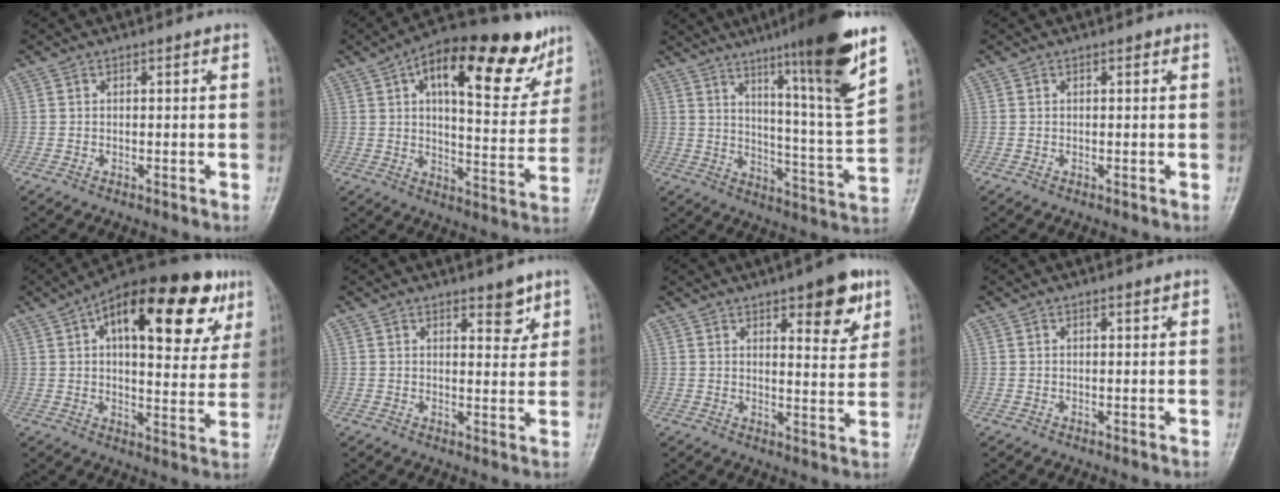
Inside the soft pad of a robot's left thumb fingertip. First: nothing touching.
{"total": 21.8, "force": [11.8, 8.4, 16.3], "torque": [-0.198, -0.021, 0.176]}
{"total": 19.5, "force": [11.7, 0.7, 15.6], "torque": [-0.211, -0.062, 0.178]}
{"total": 0.5, "force": [0.3, 0.2, 0.3], "torque": [-0.005, 0.000, 0.002]}
{"total": 25.2, "force": [11.0, 10.8, 20.0], "torque": [-0.256, 0.007, 0.156]}
{"total": 4.3, "force": [2.8, 1.8, 2.8], "torque": [-0.017, -0.018, 0.038]}
{"total": 10.2, "force": [5.7, 3.4, 7.7], "torque": [-0.079, -0.029, 0.075]}
{"total": 0.8, "force": [0.6, 0.2, 0.5], "torque": [-0.008, -0.003, 0.010]}